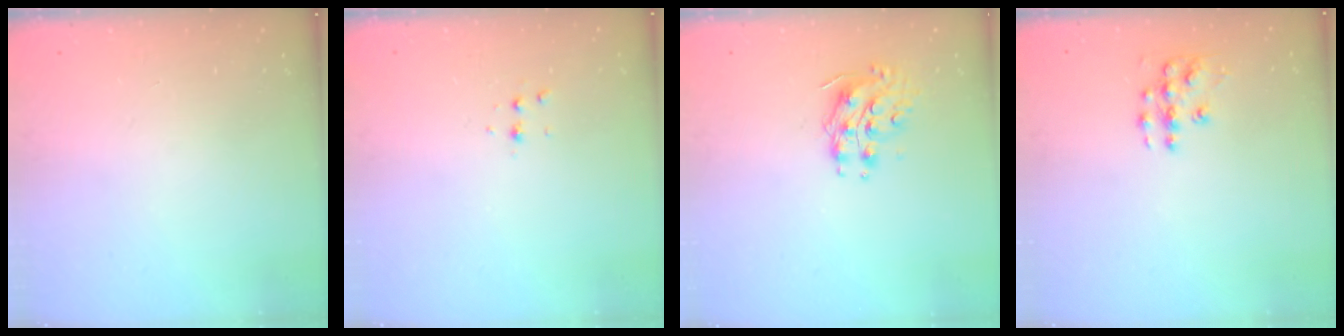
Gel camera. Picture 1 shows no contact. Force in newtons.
{"total": 3.8, "press": 3.7, "slide": 1.1}
{"total": 9.0, "press": 9.0, "slide": 0.4}
{"total": 7.8, "press": 7.8, "slide": 0.4}